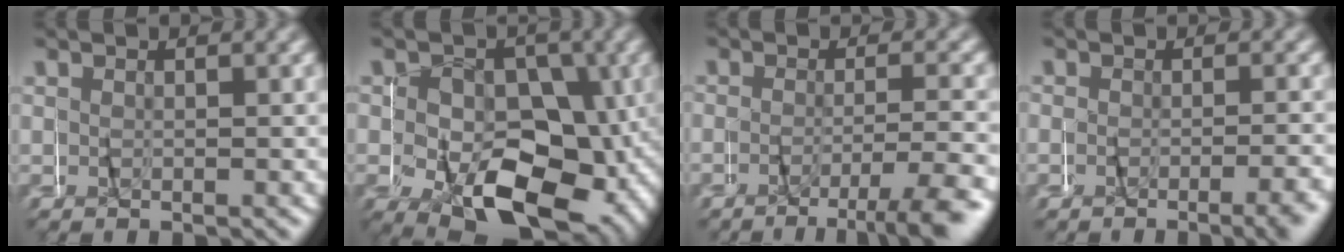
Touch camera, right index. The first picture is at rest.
{"total": 10.5, "force": [-3.2, 7.0, 7.1], "torque": [-0.118, -0.041, -0.039]}
{"total": 4.5, "force": [-3.6, -0.2, 2.6], "torque": [-0.036, -0.007, -0.062]}
{"total": 2.2, "force": [-1.8, -0.2, 1.1], "torque": [-0.021, -0.008, -0.027]}